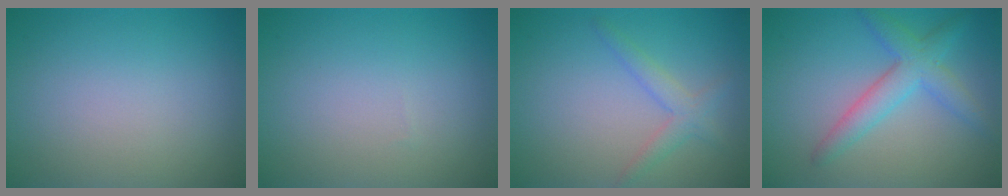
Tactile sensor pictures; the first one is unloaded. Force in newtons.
{"total": 0.0}
{"total": 2.1, "press": 2.1, "slide": 0.1}
{"total": 3.8, "press": 3.7, "slide": 0.1}